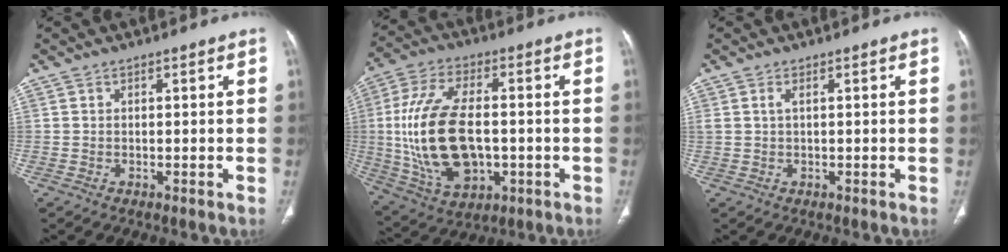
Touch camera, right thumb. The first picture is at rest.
{"total": 20.2, "force": [-0.9, 11.2, 16.8], "torque": [-0.334, 0.003, -0.003]}
{"total": 1.2, "force": [0.5, 0.5, 1.0], "torque": [-0.029, 0.004, 0.012]}